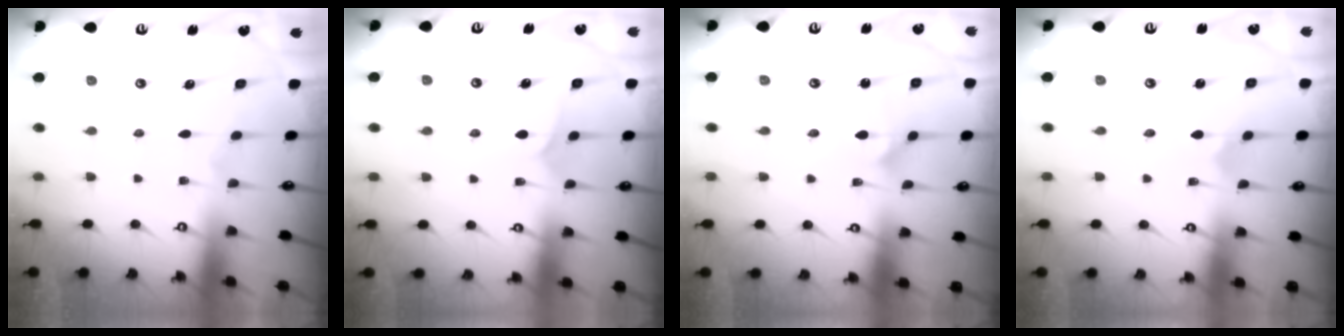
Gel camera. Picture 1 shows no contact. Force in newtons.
{"total": 4.0, "press": 4.0, "slide": 0.4}
{"total": 2.1, "press": 2.1, "slide": 0.1}
{"total": 0.7, "press": 0.7, "slide": 0.1}